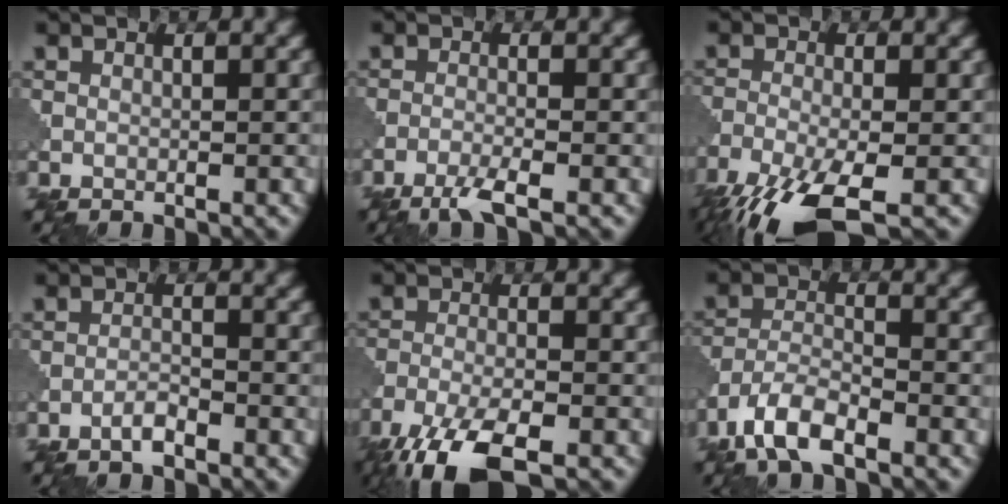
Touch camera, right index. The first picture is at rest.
{"total": 2.6, "force": [-1.7, 0.3, 1.9], "torque": [-0.038, -0.002, -0.043]}
{"total": 8.9, "force": [-5.9, 2.5, 6.1], "torque": [-0.138, -0.032, -0.113]}
{"total": 1.5, "force": [-1.2, 0.3, 1.0], "torque": [-0.019, 0.004, -0.026]}
{"total": 8.0, "force": [-5.7, 2.3, 5.2], "torque": [-0.104, -0.026, -0.107]}
{"total": 5.2, "force": [-3.7, 1.7, 3.2], "torque": [-0.066, -0.002, -0.082]}